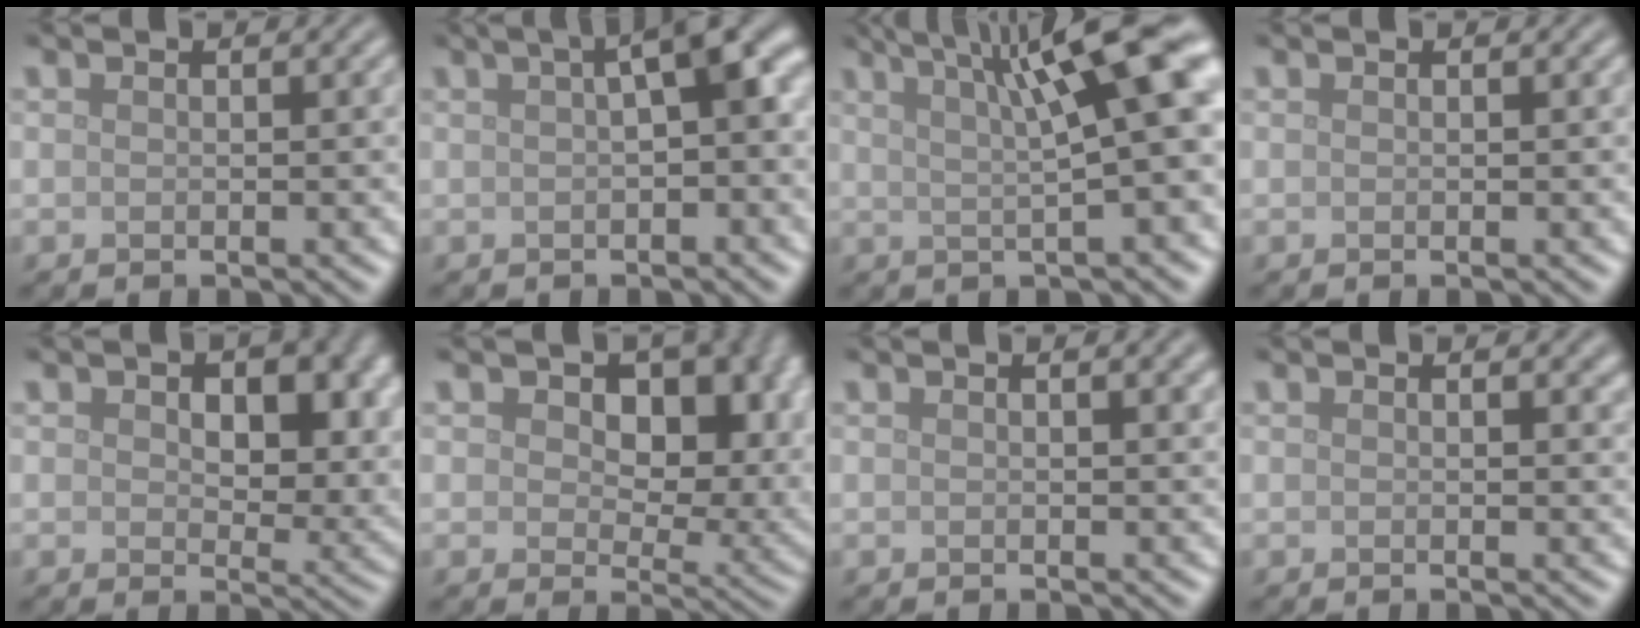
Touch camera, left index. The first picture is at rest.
{"total": 6.0, "force": [1.3, 1.6, 5.6], "torque": [-0.063, 0.023, 0.016]}
{"total": 11.0, "force": [4.0, 2.2, 10.0], "torque": [-0.113, 0.021, 0.058]}
{"total": 0.0}
{"total": 7.9, "force": [2.0, 4.8, 5.9], "torque": [-0.071, -0.011, 0.029]}
{"total": 12.4, "force": [3.8, 7.7, 9.0], "torque": [-0.101, -0.004, 0.058]}
{"total": 1.1, "force": [0.6, 0.2, 0.9], "torque": [-0.011, 0.002, 0.009]}
{"total": 0.8, "force": [0.5, 0.2, 0.5], "torque": [-0.004, -0.001, 0.009]}